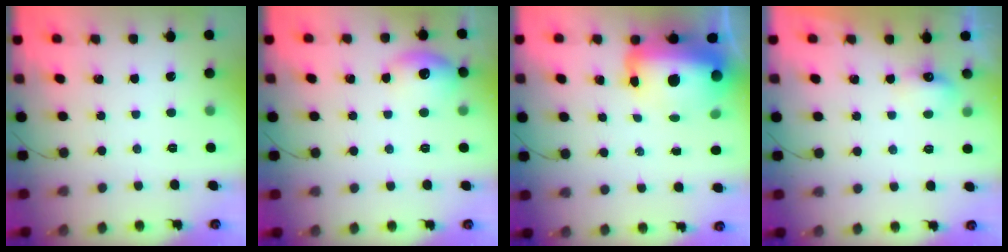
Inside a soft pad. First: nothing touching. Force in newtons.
{"total": 9.2, "press": 9.0, "slide": 1.5}
{"total": 25.7, "press": 22.0, "slide": 13.2}
{"total": 4.3, "press": 4.2, "slide": 1.2}